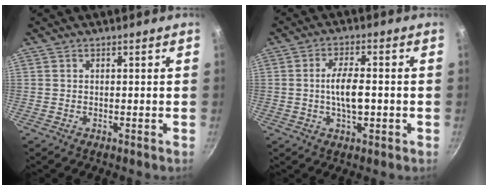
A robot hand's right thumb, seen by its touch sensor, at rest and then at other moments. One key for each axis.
{"total": 6.9, "fx": -0.8, "fy": 3.0, "fz": 6.1, "tx": -0.104, "ty": 0.011, "tz": -0.013}